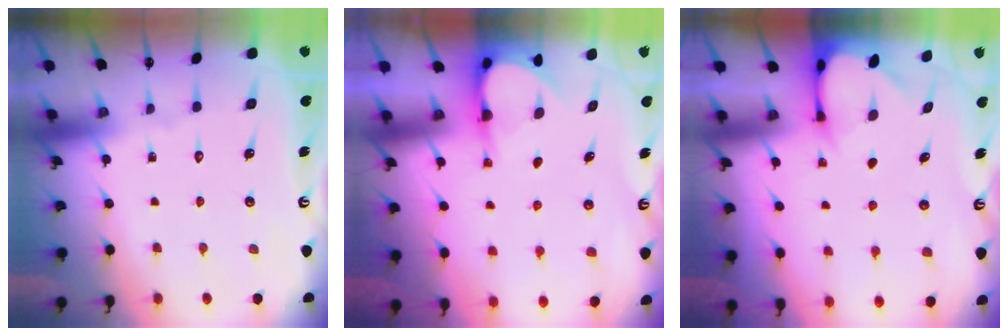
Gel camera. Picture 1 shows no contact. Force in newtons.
{"total": 3.8, "press": 3.8, "slide": 0.3}
{"total": 2.5, "press": 2.5, "slide": 0.5}